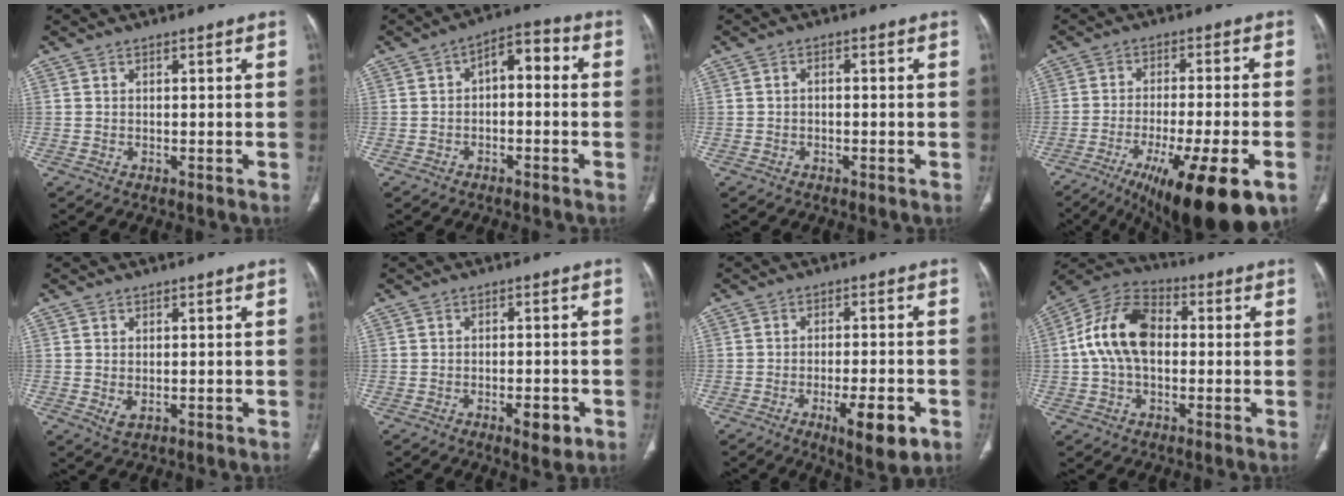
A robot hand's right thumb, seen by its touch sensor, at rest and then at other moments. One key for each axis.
{"total": 6.2, "fx": -0.3, "fy": 3.5, "fz": 5.1, "tx": -0.055, "ty": 0.036, "tz": -0.016}
{"total": 1.0, "fx": -0.3, "fy": 0.6, "fz": 0.7, "tx": -0.009, "ty": 0.005, "tz": -0.009}
{"total": 18.9, "fx": -9.7, "fy": 4.3, "fz": 15.6, "tx": -0.217, "ty": 0.009, "tz": -0.144}
{"total": 2.1, "fx": -0.2, "fy": 1.3, "fz": 1.6, "tx": -0.031, "ty": -0.005, "tz": 0.004}
{"total": 4.6, "fx": -2.1, "fy": 1.8, "fz": 3.7, "tx": -0.046, "ty": 0.004, "tz": -0.025}
{"total": 9.0, "fx": -3.9, "fy": 2.6, "fz": 7.7, "tx": -0.115, "ty": 0.005, "tz": -0.052}
{"total": 12.4, "fx": 0.1, "fy": 8.0, "fz": 9.6, "tx": -0.178, "ty": 0.033, "tz": -0.008}